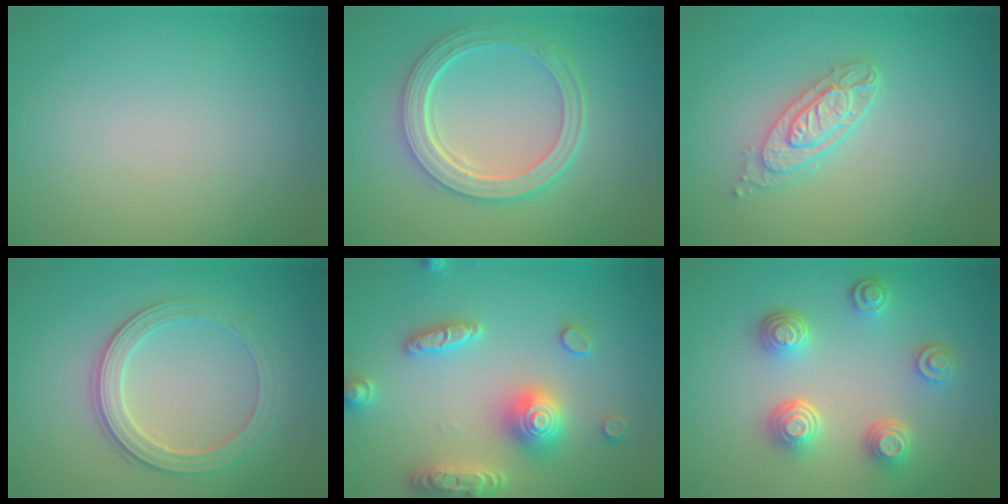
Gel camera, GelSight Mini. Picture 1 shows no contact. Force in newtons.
{"total": 5.3, "press": 4.1, "slide": 3.4}
{"total": 3.2, "press": 2.6, "slide": 1.9}
{"total": 3.5, "press": 3.2, "slide": 1.5}
{"total": 5.4, "press": 5.3, "slide": 0.9}
{"total": 4.5, "press": 3.5, "slide": 2.9}